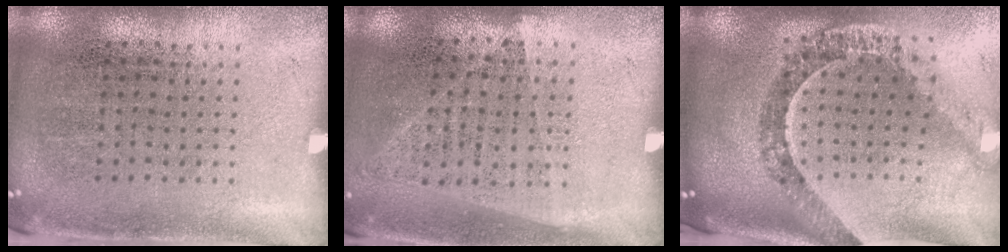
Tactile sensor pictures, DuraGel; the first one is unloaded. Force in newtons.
{"total": 1.0, "press": 0.9, "slide": 0.5}
{"total": 1.7, "press": 1.5, "slide": 0.9}